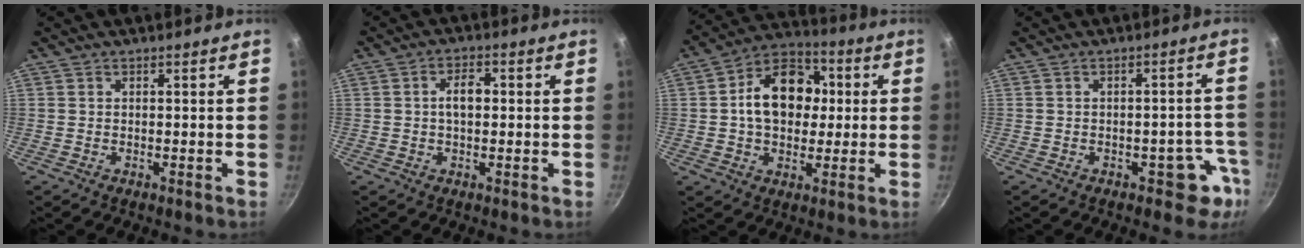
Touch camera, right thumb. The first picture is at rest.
{"total": 4.2, "force": [0.2, 2.5, 3.4], "torque": [-0.045, 0.015, -0.001]}
{"total": 15.2, "force": [1.6, 11.2, 10.1], "torque": [-0.118, 0.023, 0.009]}
{"total": 6.1, "force": [-3.1, 3.7, 3.7], "torque": [0.011, 0.038, -0.026]}